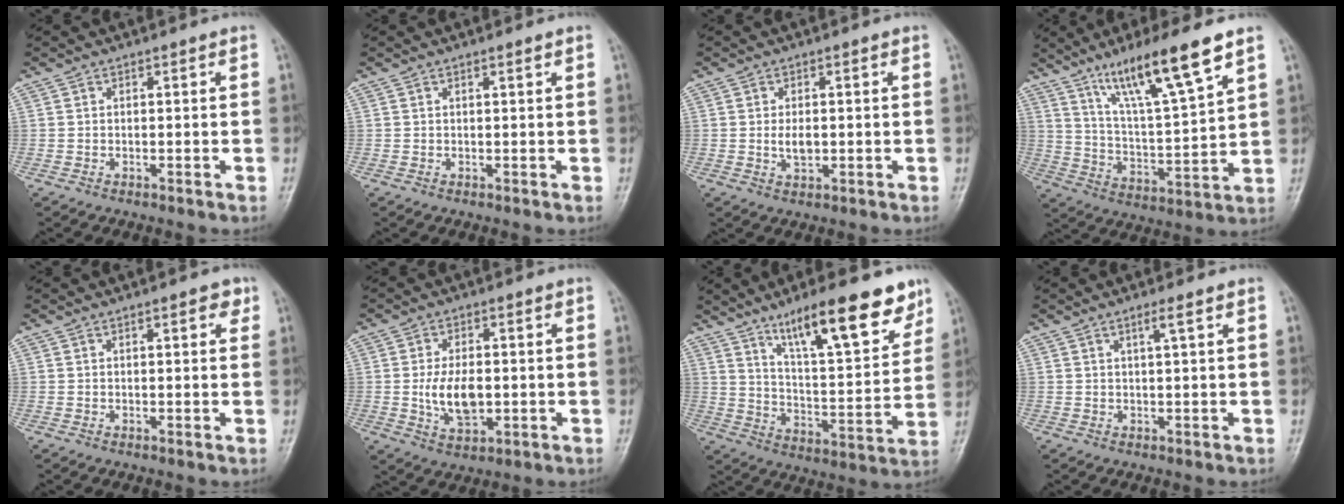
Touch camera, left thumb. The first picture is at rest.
{"total": 0.6, "force": [0.4, 0.0, 0.5], "torque": [-0.010, -0.001, 0.008]}
{"total": 3.0, "force": [0.0, 1.7, 2.4], "torque": [-0.042, -0.004, 0.001]}
{"total": 16.2, "force": [10.3, 1.8, 12.3], "torque": [-0.213, -0.048, 0.190]}
{"total": 2.6, "force": [1.3, 0.9, 2.0], "torque": [-0.019, -0.001, 0.014]}
{"total": 7.8, "force": [-0.5, 4.3, 6.5], "torque": [-0.110, -0.006, -0.003]}
{"total": 18.9, "force": [12.5, 4.8, 13.3], "torque": [-0.170, -0.059, 0.206]}
{"total": 2.1, "force": [1.0, -0.1, 1.8], "torque": [-0.037, -0.003, 0.021]}